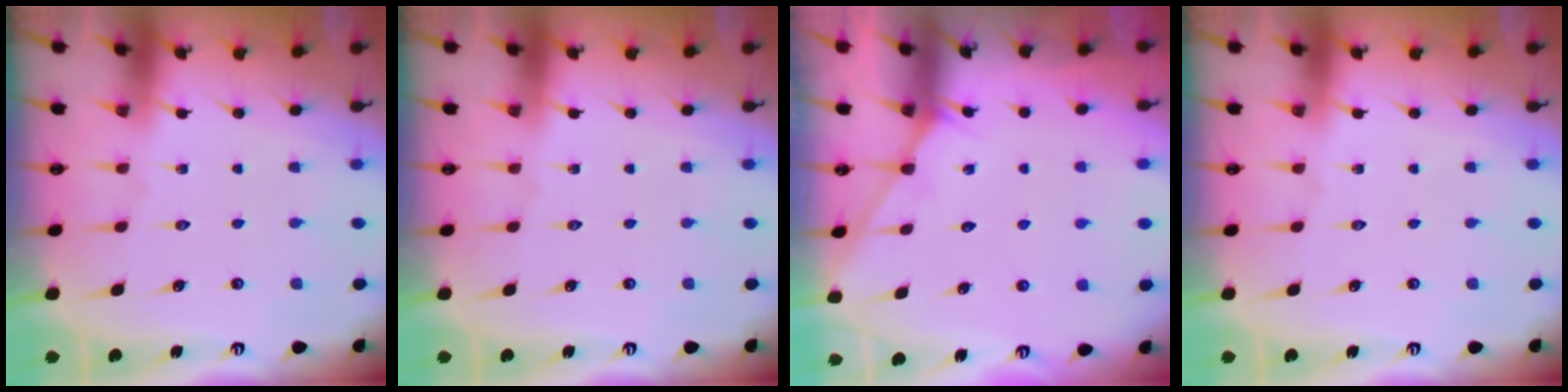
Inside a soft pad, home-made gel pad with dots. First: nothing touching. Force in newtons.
{"total": 0.0}
{"total": 3.3, "press": 3.2, "slide": 0.4}
{"total": 0.0}